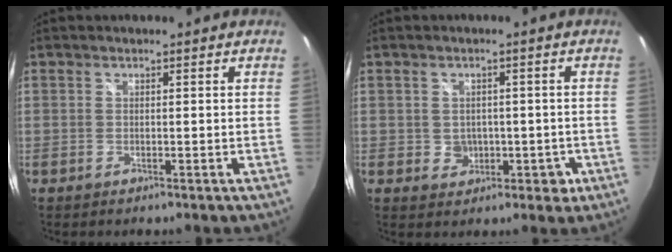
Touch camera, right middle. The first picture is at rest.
{"total": 4.7, "force": [-0.9, 4.2, 1.8], "torque": [-0.030, 0.007, -0.001]}